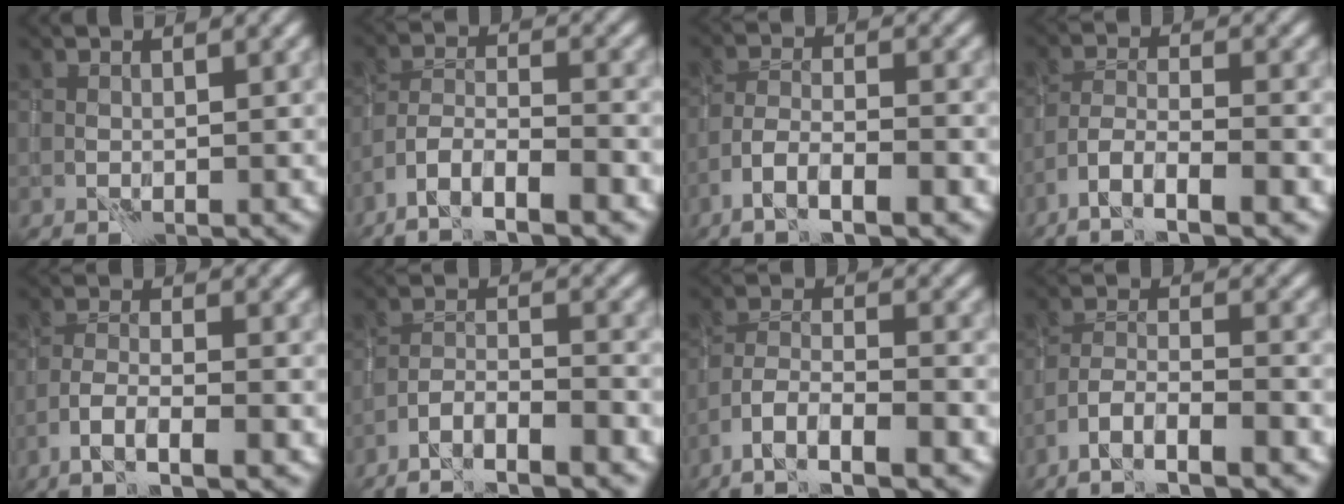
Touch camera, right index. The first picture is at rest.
{"total": 6.3, "force": [-4.7, 1.4, 4.1], "torque": [-0.069, 0.003, -0.086]}
{"total": 5.0, "force": [-3.3, 1.0, 3.6], "torque": [-0.067, 0.005, -0.060]}
{"total": 5.6, "force": [-3.9, 1.1, 3.9], "torque": [-0.071, 0.003, -0.070]}
{"total": 4.3, "force": [-2.6, 0.7, 3.3], "torque": [-0.064, 0.002, -0.049]}
{"total": 5.3, "force": [-4.2, 0.8, 3.2], "torque": [-0.054, 0.004, -0.075]}
{"total": 6.2, "force": [-4.3, 1.4, 4.3], "torque": [-0.074, 0.002, -0.078]}
{"total": 5.5, "force": [-4.0, 0.9, 3.7], "torque": [-0.065, 0.004, -0.072]}